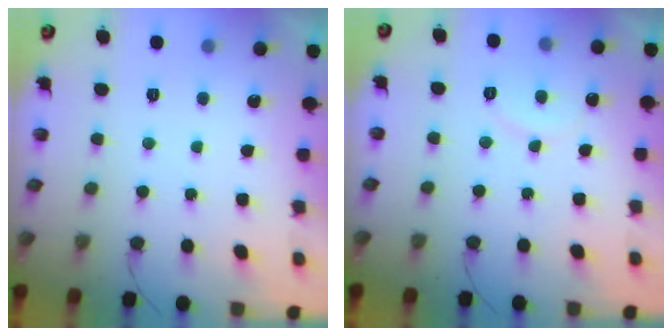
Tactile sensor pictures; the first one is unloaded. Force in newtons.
{"total": 7.3, "press": 7.3, "slide": 0.6}